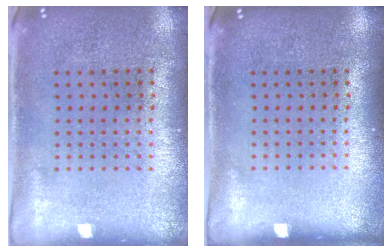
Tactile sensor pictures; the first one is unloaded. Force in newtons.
{"total": 0.0}